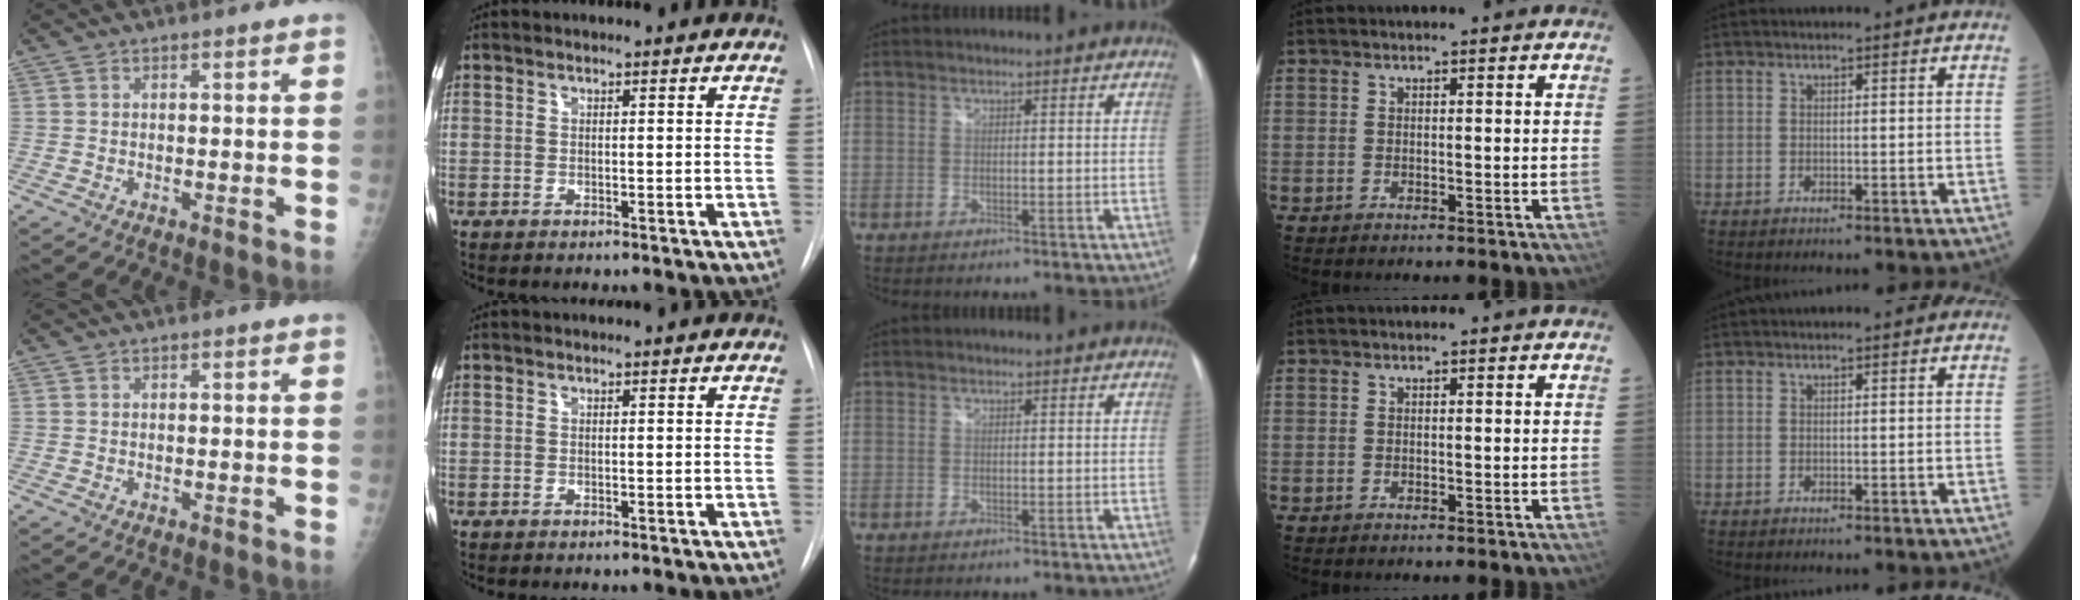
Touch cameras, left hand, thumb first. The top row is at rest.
{}